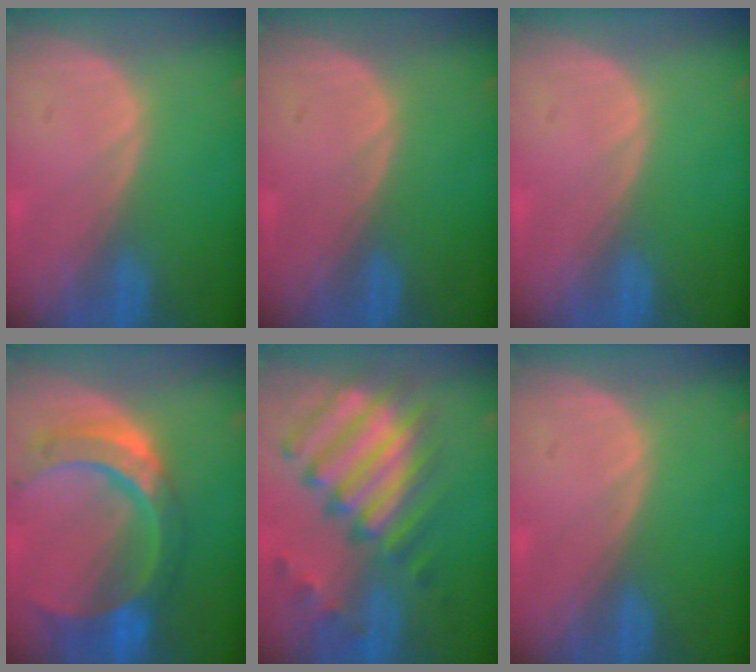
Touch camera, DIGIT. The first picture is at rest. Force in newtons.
{"total": 0.0}
{"total": 0.0}
{"total": 11.0, "press": 9.3, "slide": 6.0}
{"total": 12.2, "press": 10.4, "slide": 6.3}
{"total": 0.0}